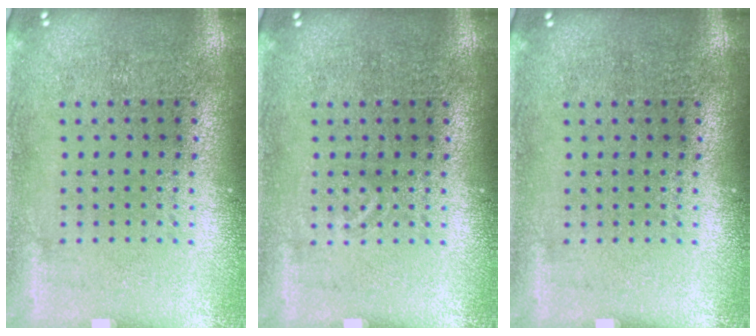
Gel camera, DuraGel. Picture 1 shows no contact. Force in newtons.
{"total": 0.6, "press": 0.5, "slide": 0.3}
{"total": 0.0}